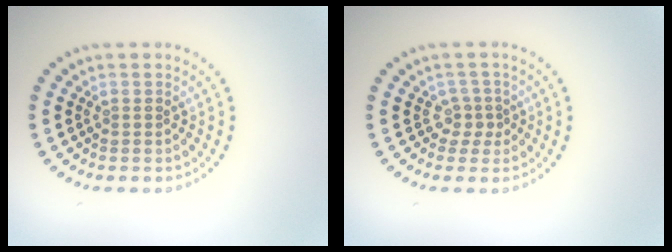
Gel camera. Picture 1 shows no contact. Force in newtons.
{"total": 1.7, "press": 1.1, "slide": 1.3}